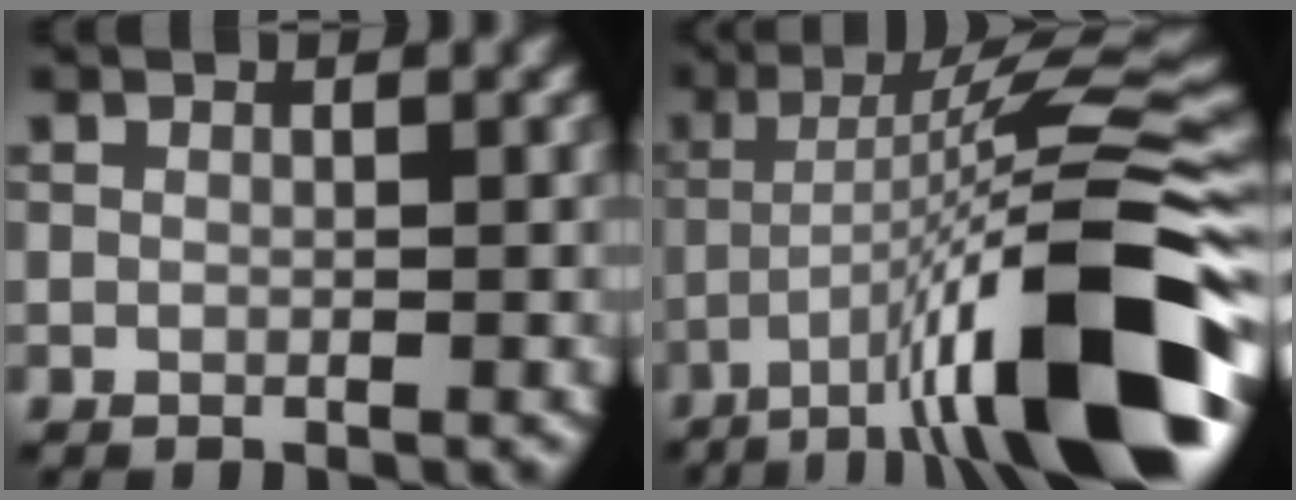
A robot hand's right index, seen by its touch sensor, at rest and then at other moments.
{"total": 14.4, "force": [-6.9, 2.6, 12.4], "torque": [-0.198, 0.010, -0.105]}